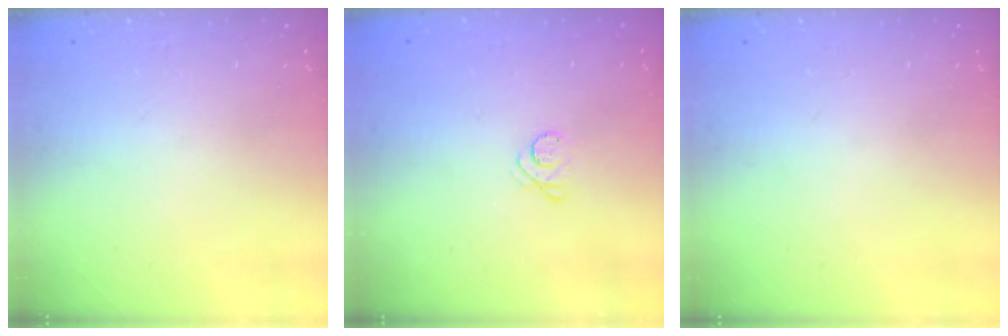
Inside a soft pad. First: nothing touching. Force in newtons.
{"total": 3.1, "press": 3.1, "slide": 0.3}
{"total": 0.0}